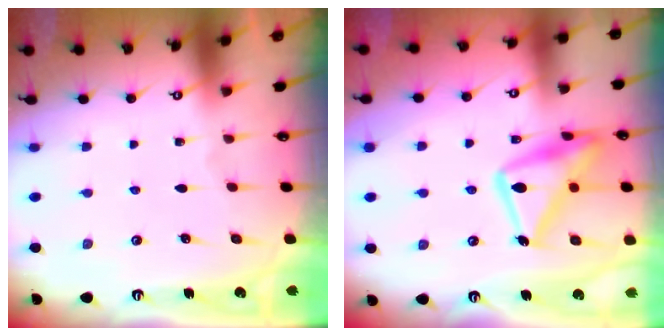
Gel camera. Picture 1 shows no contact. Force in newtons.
{"total": 19.3, "press": 19.3, "slide": 1.3}